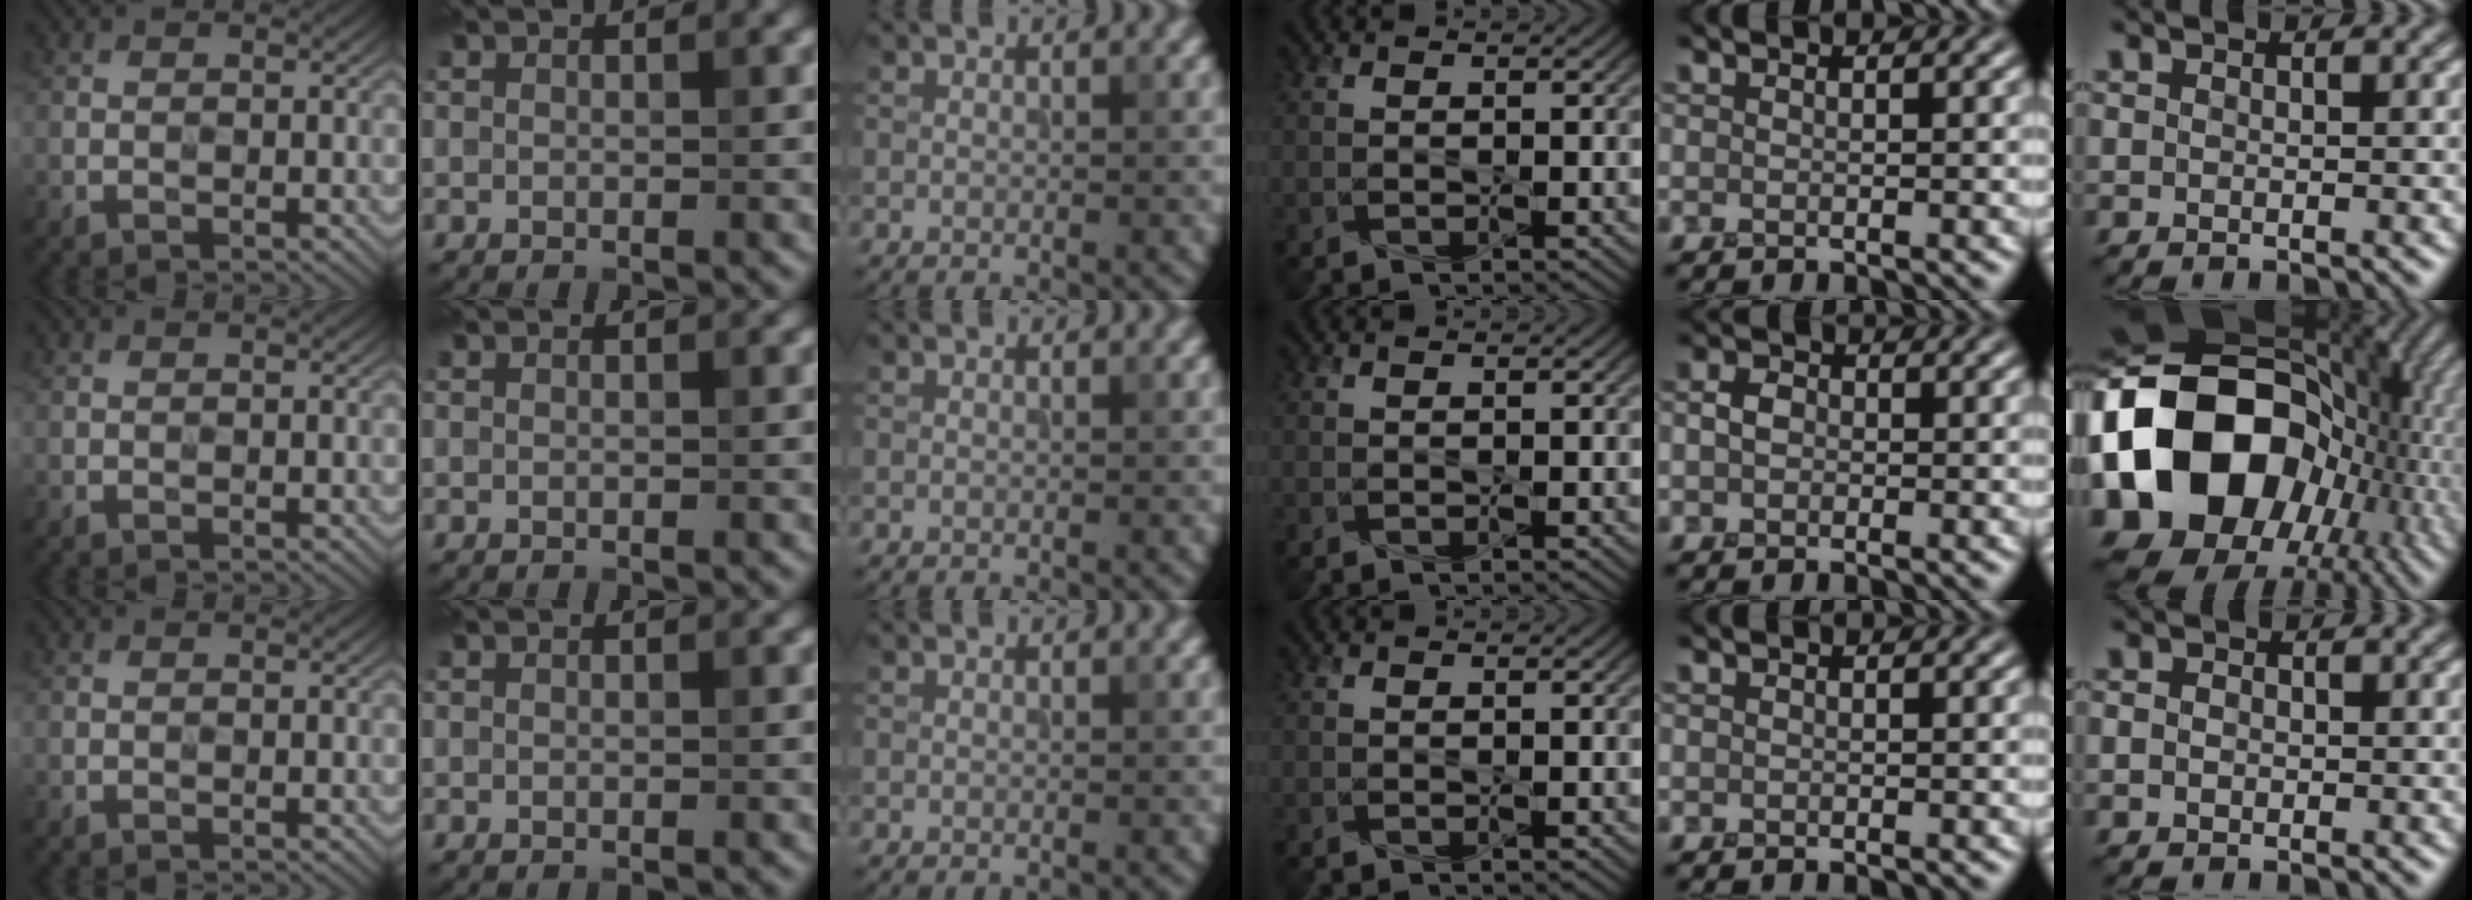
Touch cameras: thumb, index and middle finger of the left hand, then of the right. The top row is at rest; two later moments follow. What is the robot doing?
{"motion": "press", "object": "button"}